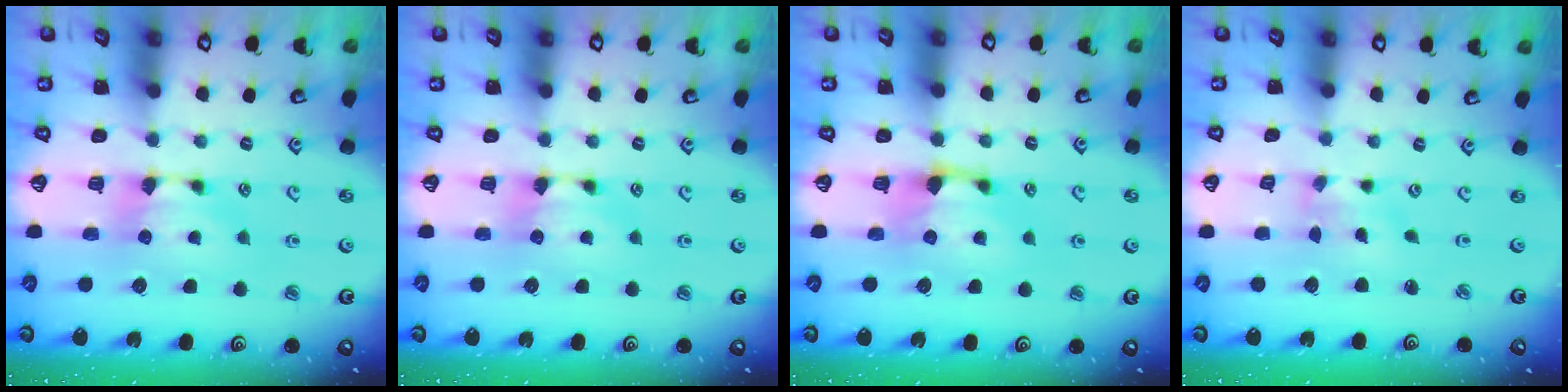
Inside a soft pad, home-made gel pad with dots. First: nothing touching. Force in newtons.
{"total": 0.0}
{"total": 1.2, "press": 0.3, "slide": 1.2}
{"total": 2.3, "press": 2.1, "slide": 0.9}